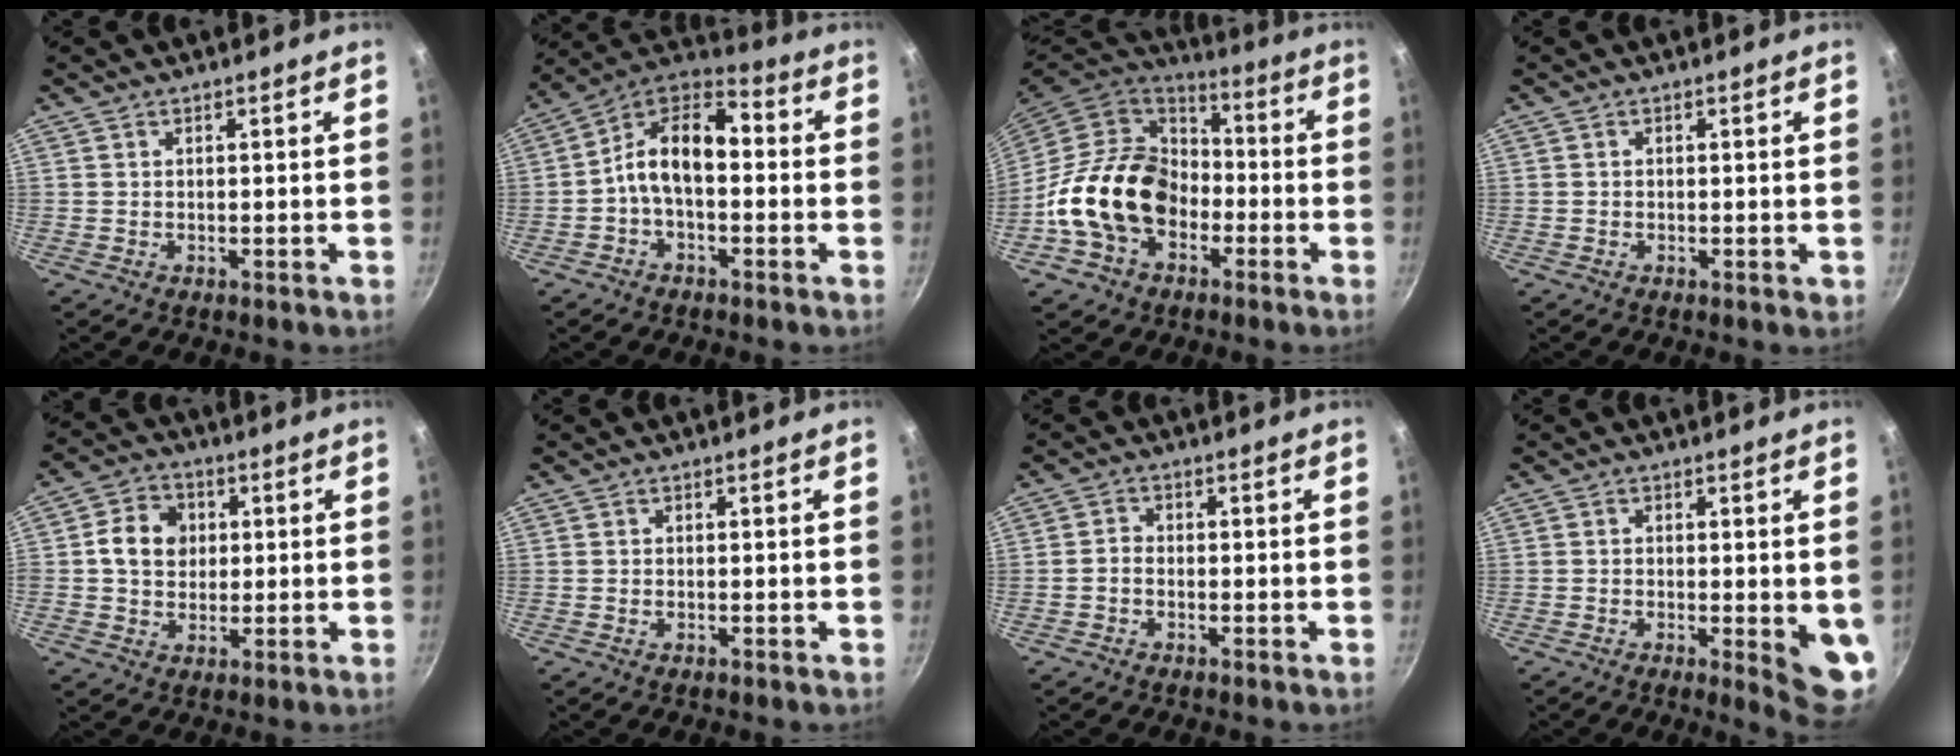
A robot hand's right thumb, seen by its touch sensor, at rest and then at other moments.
{"total": 12.5, "force": [-0.9, 7.4, 10.0], "torque": [-0.159, 0.048, -0.038]}
{"total": 19.6, "force": [-5.2, 14.7, 11.9], "torque": [-0.191, 0.053, -0.103]}
{"total": 1.0, "force": [-0.4, 0.6, 0.7], "torque": [-0.008, 0.003, -0.007]}
{"total": 8.2, "force": [1.3, 6.9, 4.1], "torque": [-0.045, 0.006, 0.010]}
{"total": 0.0}
{"total": 1.9, "force": [-0.9, 1.4, 0.9], "torque": [-0.015, 0.015, -0.021]}
{"total": 6.7, "force": [-0.9, 1.8, 6.4], "torque": [-0.073, -0.012, -0.009]}